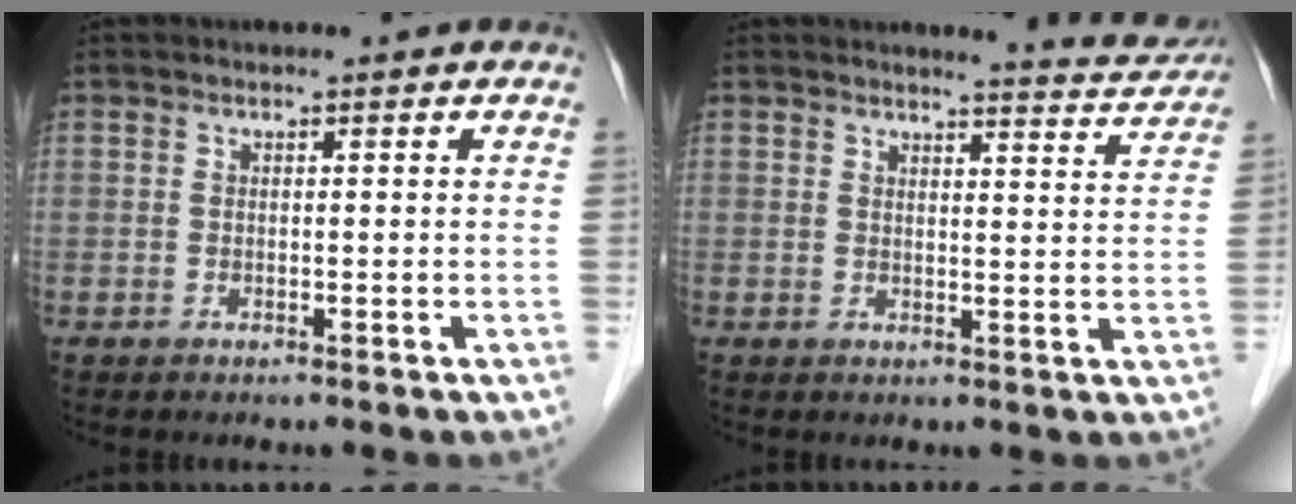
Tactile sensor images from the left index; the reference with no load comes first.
{"total": 5.7, "force": [5.7, 0.1, 0.4], "torque": [-0.014, -0.024, 0.056]}